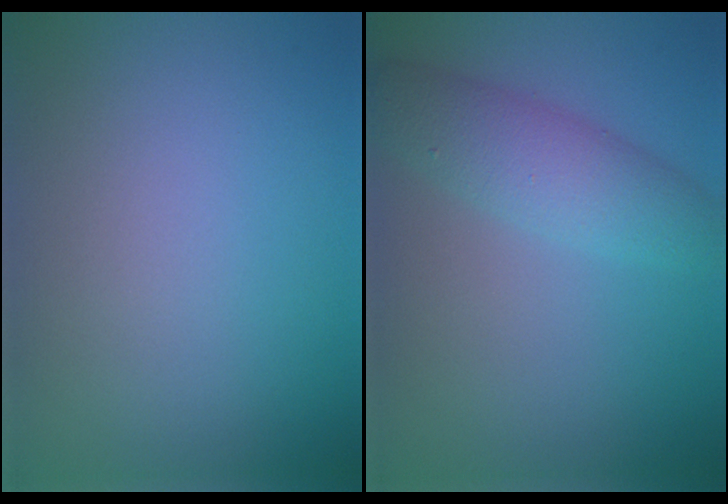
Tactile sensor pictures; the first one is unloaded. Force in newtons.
{"total": 4.0, "press": 4.0, "slide": 0.1}